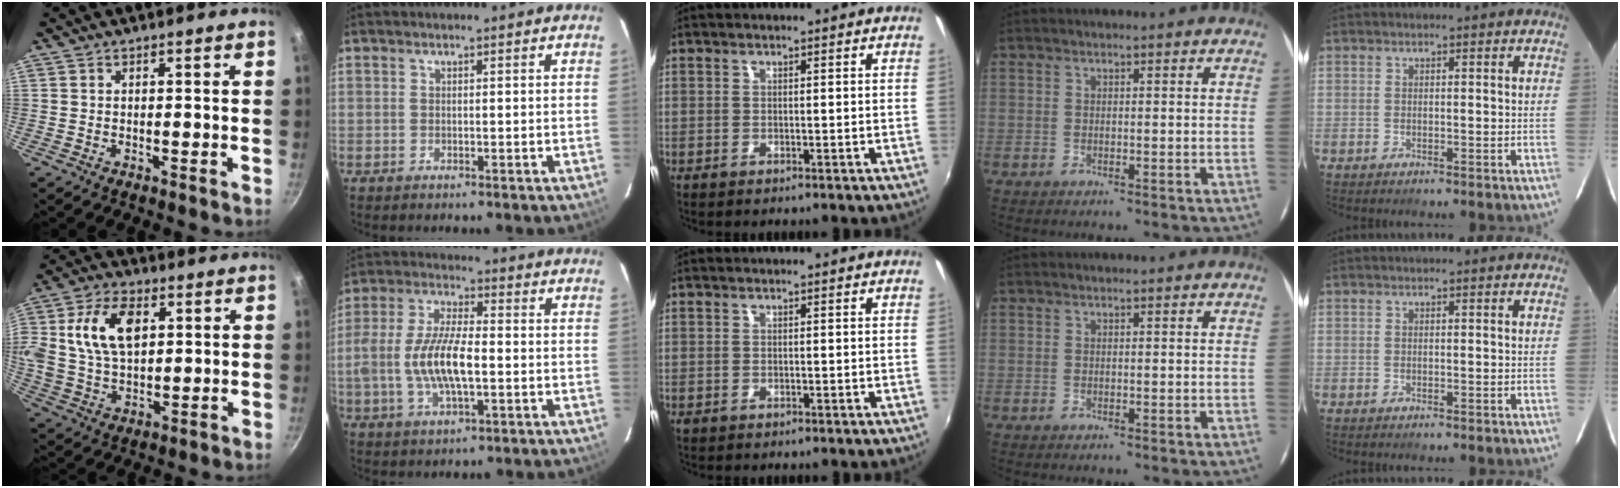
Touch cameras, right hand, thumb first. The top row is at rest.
{"thumb": {"total": 13.7, "force": [3.6, 8.6, 10.1], "torque": [-0.176, 0.004, 0.063]}, "index": {"total": 12.5, "force": [-2.1, 4.8, 11.3], "torque": [-0.236, 0.003, -0.039]}}